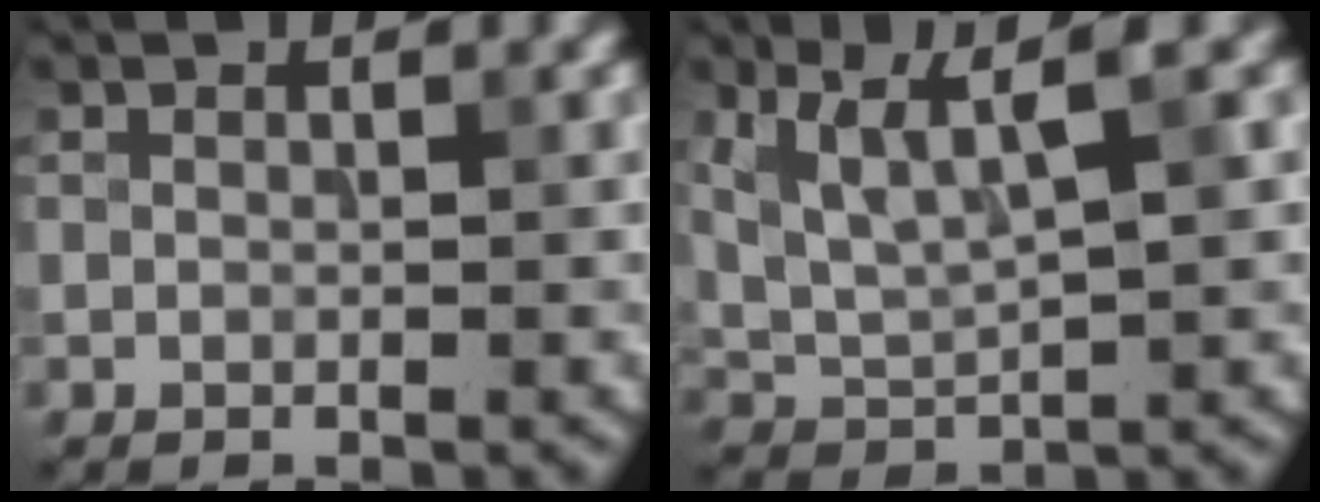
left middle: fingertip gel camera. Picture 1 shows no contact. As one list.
[{"total": 5.4, "force": [2.6, 1.2, 4.5], "torque": [-0.094, 0.001, 0.058]}]